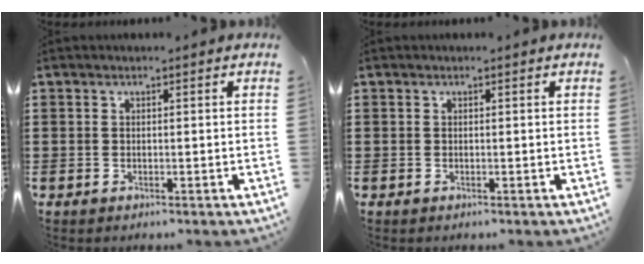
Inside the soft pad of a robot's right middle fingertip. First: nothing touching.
{"total": 0.0}